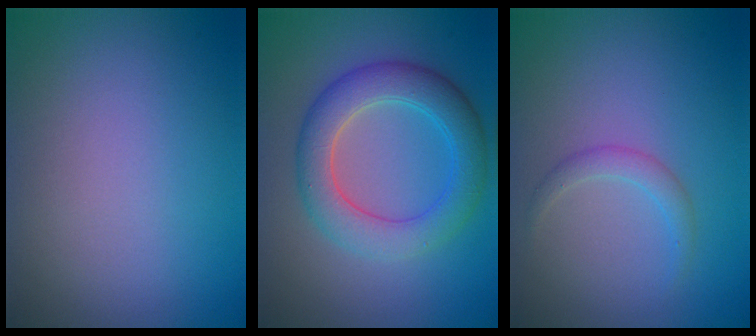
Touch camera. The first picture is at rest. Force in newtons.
{"total": 5.4, "press": 5.4, "slide": 0.2}
{"total": 1.5, "press": 1.5, "slide": 0.1}